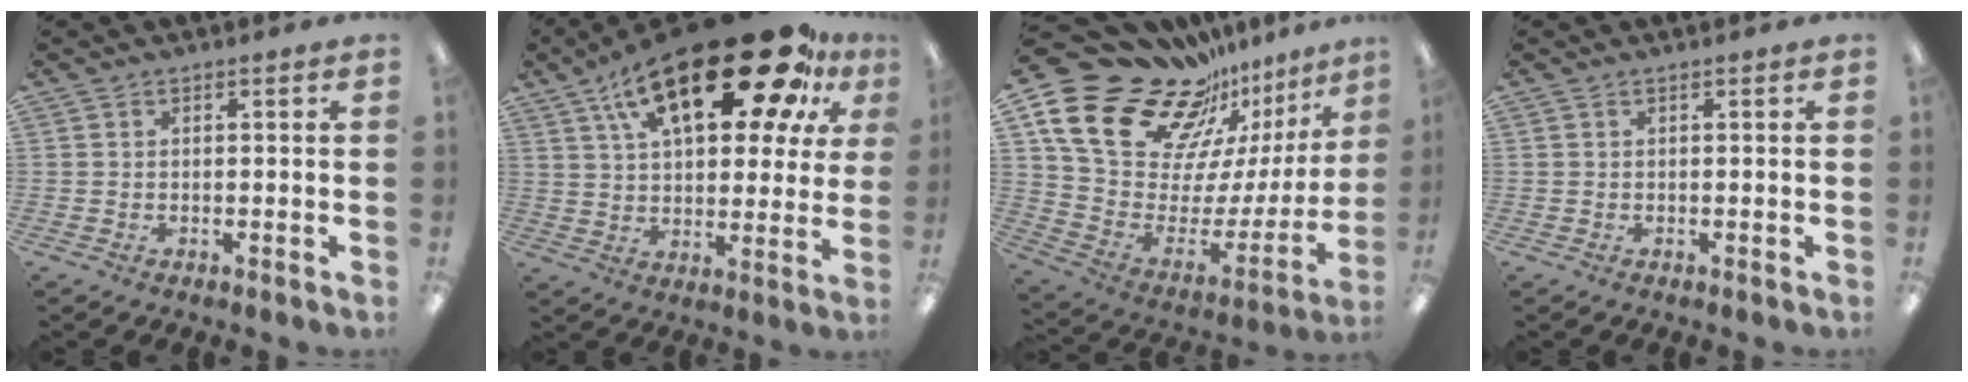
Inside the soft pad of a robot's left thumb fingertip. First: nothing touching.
{"total": 28.4, "force": [15.8, 11.8, 20.5], "torque": [-0.320, -0.085, 0.259]}
{"total": 24.1, "force": [17.3, 12.7, 11.0], "torque": [-0.173, -0.139, 0.334]}
{"total": 0.0}